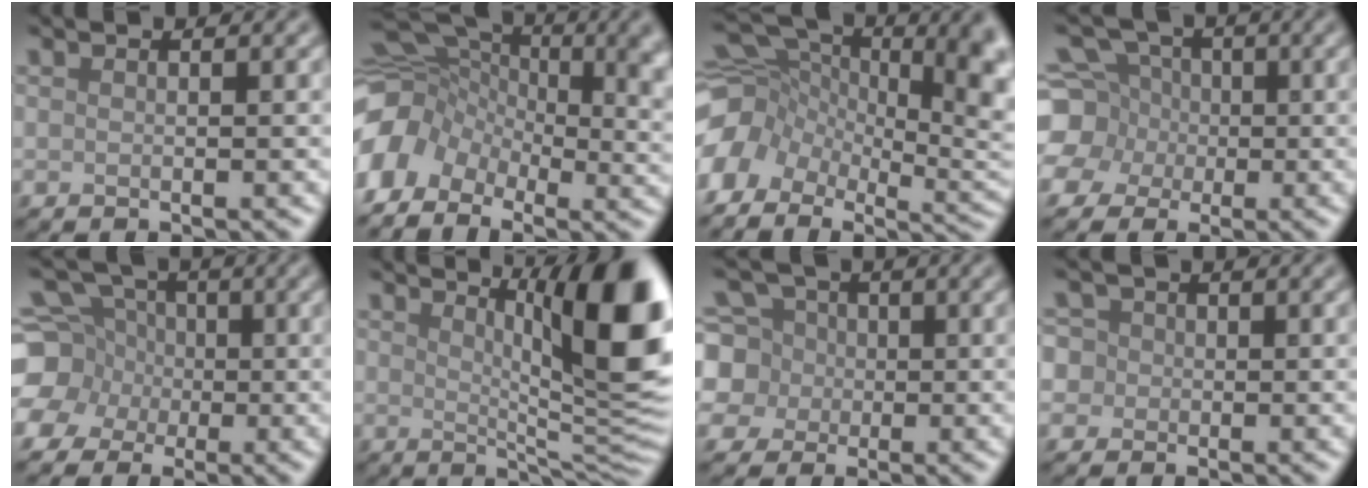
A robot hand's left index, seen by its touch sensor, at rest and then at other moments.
{"total": 11.7, "force": [-2.0, 8.9, 7.3], "torque": [-0.148, -0.016, -0.033]}
{"total": 11.8, "force": [-1.4, 8.2, 8.3], "torque": [-0.155, -0.020, -0.010]}
{"total": 8.3, "force": [-0.3, 7.6, 3.2], "torque": [-0.097, 0.022, -0.043]}
{"total": 10.0, "force": [-1.1, 9.0, 4.2], "torque": [-0.122, 0.016, -0.054]}
{"total": 11.4, "force": [3.7, 2.6, 10.4], "torque": [-0.129, -0.006, 0.057]}
{"total": 8.2, "force": [0.5, 7.5, 3.1], "torque": [-0.083, 0.030, -0.022]}
{"total": 3.8, "force": [0.6, 3.6, 1.2], "torque": [-0.019, 0.035, -0.014]}